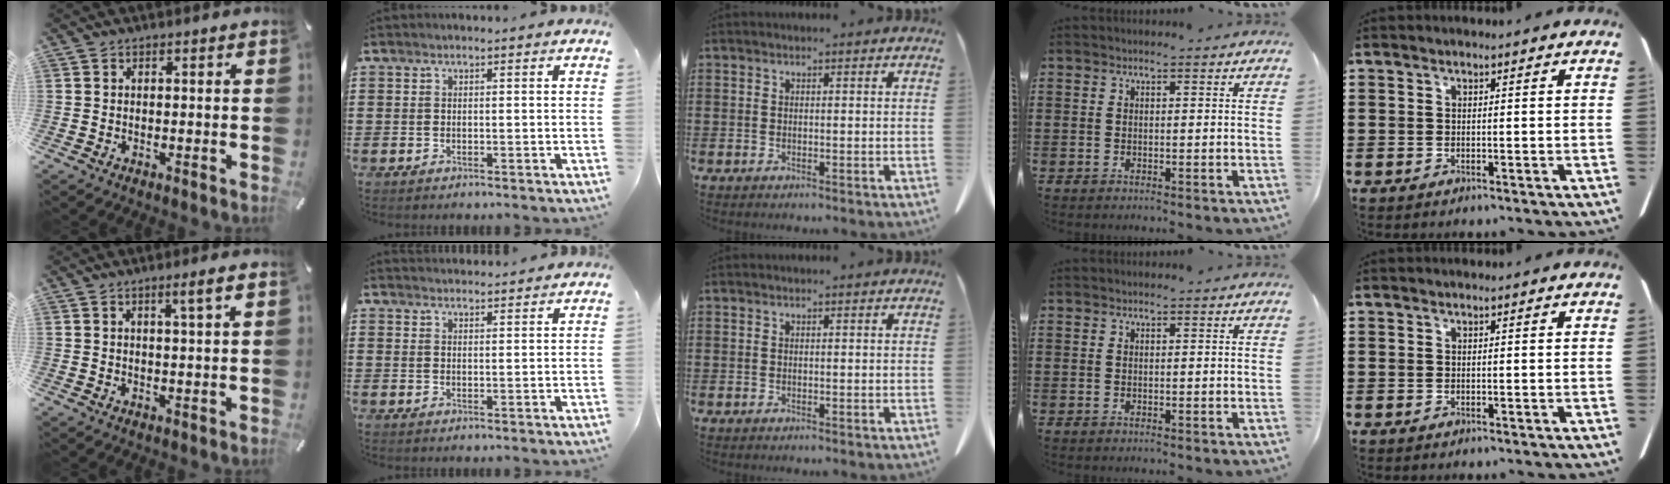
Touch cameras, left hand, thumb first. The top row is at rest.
{"thumb": {"total": 3.9, "force": [1.9, 0.2, 3.4], "torque": [-0.060, -0.003, 0.028]}, "index": {"total": 2.1, "force": [2.1, 0.1, -0.1], "torque": [-0.003, -0.002, 0.041]}}